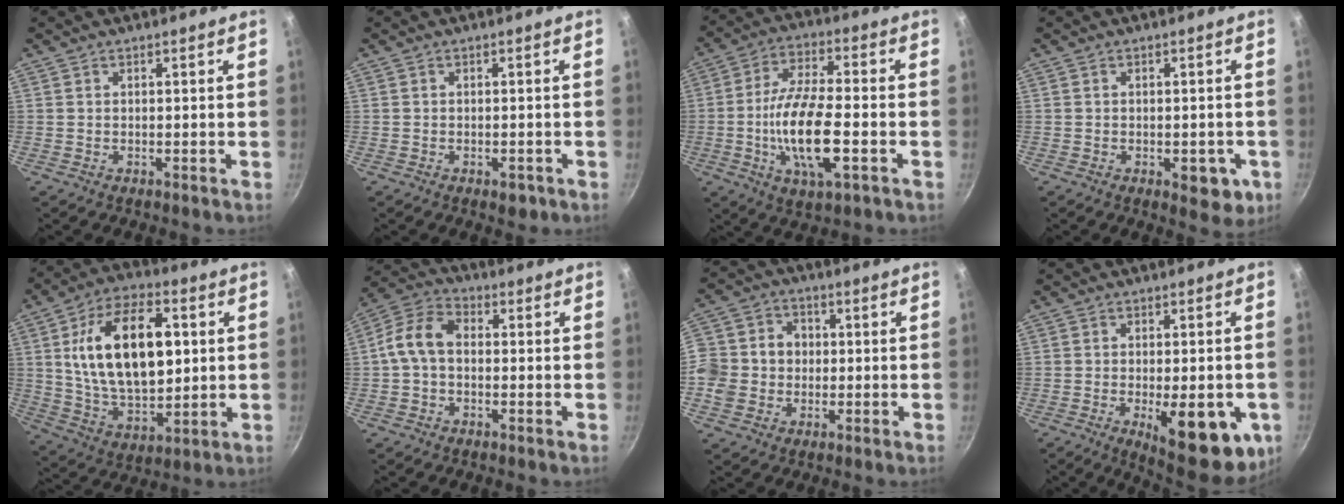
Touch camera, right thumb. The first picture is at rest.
{"total": 2.0, "force": [-1.0, 1.1, 1.3], "torque": [-0.011, 0.003, -0.010]}
{"total": 15.1, "force": [-3.4, 5.4, 13.7], "torque": [-0.258, 0.014, -0.060]}
{"total": 5.6, "force": [-2.0, 2.8, 4.4], "torque": [-0.033, 0.006, -0.018]}
{"total": 21.5, "force": [3.9, 11.8, 17.6], "torque": [-0.273, -0.004, 0.070]}
{"total": 8.8, "force": [-0.1, 6.1, 6.4], "torque": [-0.119, 0.029, -0.015]}
{"total": 11.7, "force": [-0.9, 10.4, 5.4], "torque": [-0.090, 0.031, -0.018]}
{"total": 15.6, "force": [-5.1, 6.1, 13.4], "torque": [-0.139, -0.003, -0.051]}